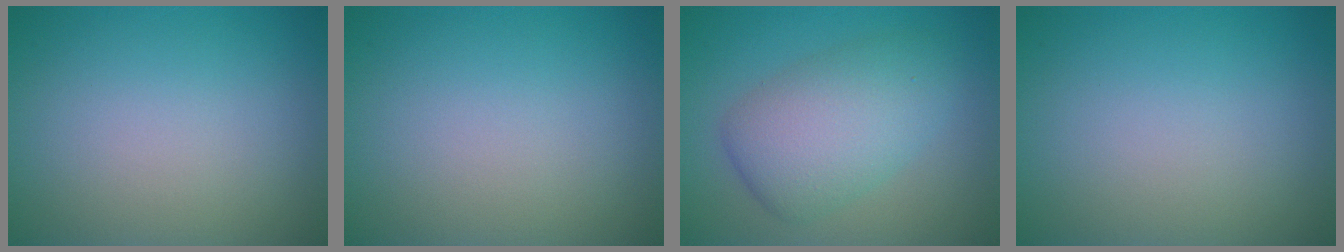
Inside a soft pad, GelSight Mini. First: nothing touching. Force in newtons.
{"total": 0.0}
{"total": 6.0, "press": 6.0, "slide": 0.1}
{"total": 0.0}